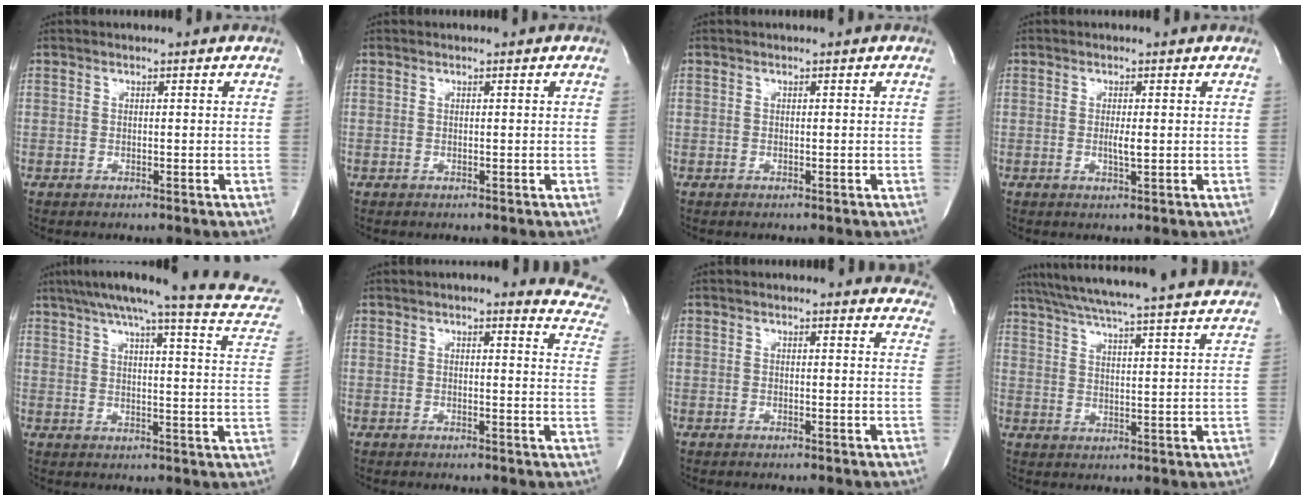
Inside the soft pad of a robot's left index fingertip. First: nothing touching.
{"total": 0.0}
{"total": 0.0}
{"total": 1.7, "force": [-0.1, 0.2, 1.7], "torque": [-0.036, -0.002, 0.000]}
{"total": 20.2, "force": [17.3, 1.4, 10.3], "torque": [-0.144, -0.022, 0.201]}
{"total": 10.9, "force": [9.8, 2.4, 4.2], "torque": [-0.016, -0.027, 0.076]}
{"total": 10.0, "force": [9.6, 2.4, 1.4], "torque": [0.020, -0.023, 0.068]}
{"total": 27.4, "force": [25.0, -0.1, 11.2], "torque": [-0.189, -0.022, 0.323]}